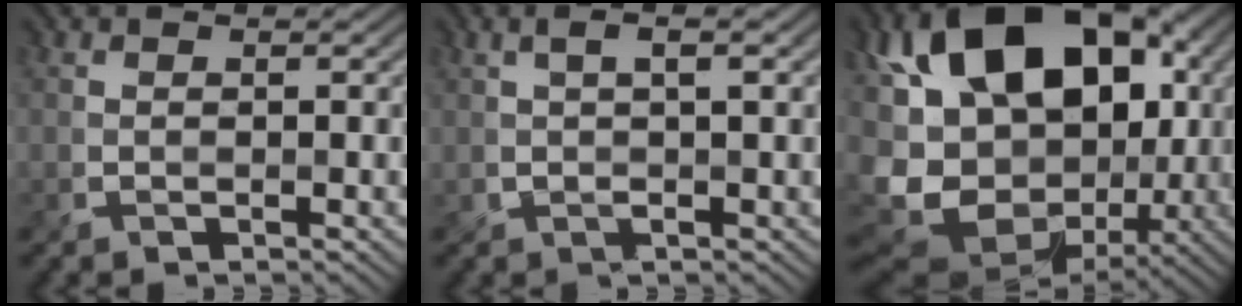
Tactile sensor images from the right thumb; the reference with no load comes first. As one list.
[{"total": 3.1, "force": [0.6, 0.4, 3.0], "torque": [-0.062, 0.009, 0.008]}, {"total": 21.6, "force": [0.7, 15.7, 14.8], "torque": [-0.309, -0.012, 0.033]}]